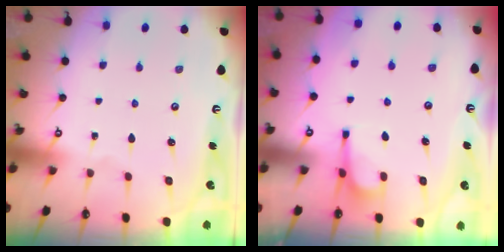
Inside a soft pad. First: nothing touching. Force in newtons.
{"total": 4.7, "press": 4.7, "slide": 0.5}